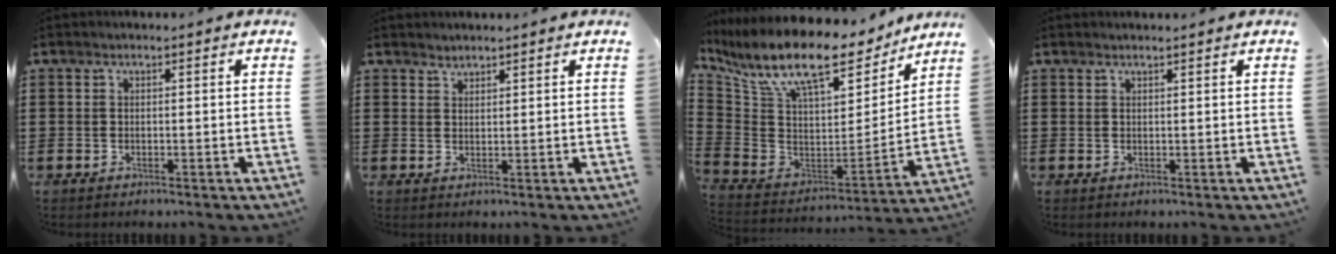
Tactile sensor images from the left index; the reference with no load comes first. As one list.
[{"total": 1.4, "force": [1.4, 0.3, -0.3], "torque": [0.003, 0.000, 0.027]}, {"total": 12.9, "force": [9.2, 4.2, 8.0], "torque": [-0.181, -0.056, 0.159]}, {"total": 0.6, "force": [0.6, 0.0, 0.1], "torque": [-0.003, -0.001, 0.012]}]